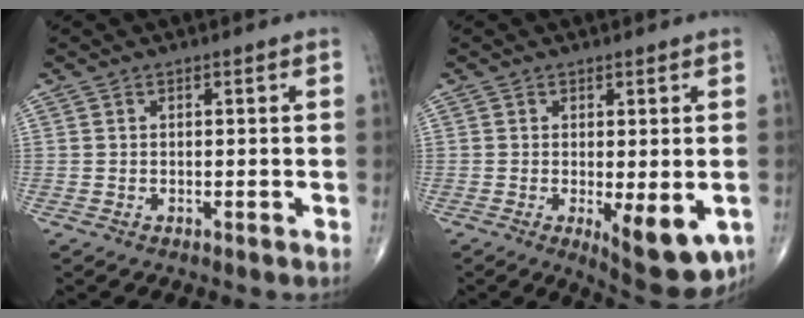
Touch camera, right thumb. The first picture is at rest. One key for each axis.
{"total": 9.4, "fx": -2.6, "fy": 3.4, "fz": 8.3, "tx": -0.101, "ty": -0.020, "tz": -0.029}